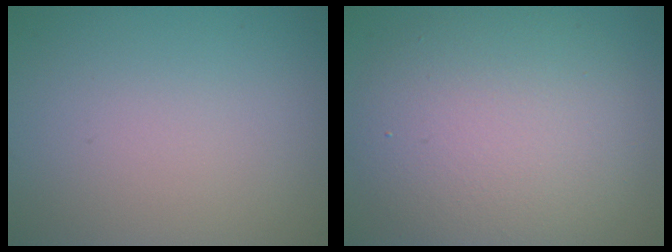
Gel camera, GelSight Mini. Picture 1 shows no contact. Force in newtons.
{"total": 8.3, "press": 8.2, "slide": 0.2}